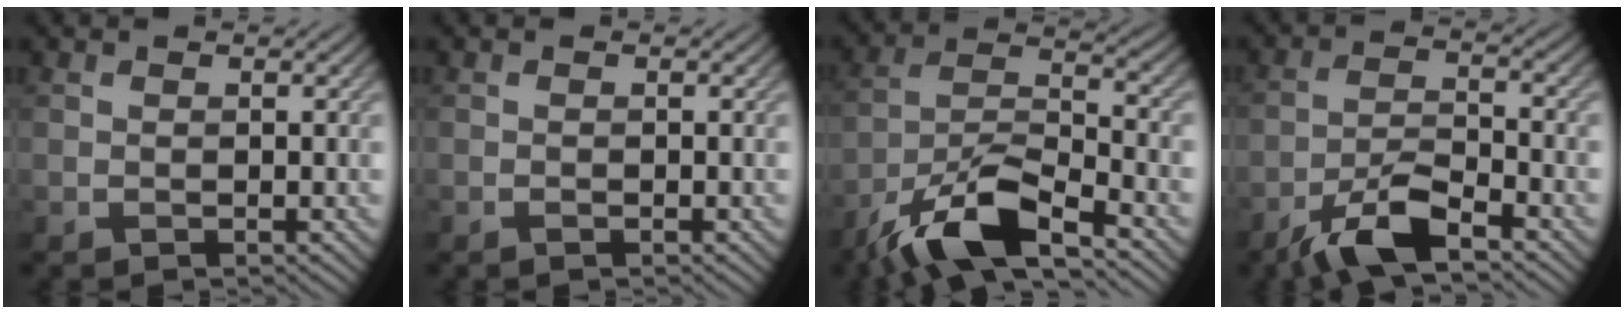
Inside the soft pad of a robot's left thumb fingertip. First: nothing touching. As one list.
[{"total": 0.5, "force": [-0.4, 0.1, 0.3], "torque": [-0.007, -0.001, -0.007]}, {"total": 11.8, "force": [-8.2, 3.3, 7.9], "torque": [-0.150, 0.001, -0.167]}, {"total": 7.5, "force": [-5.3, 1.7, 5.0], "torque": [-0.099, 0.001, -0.106]}]